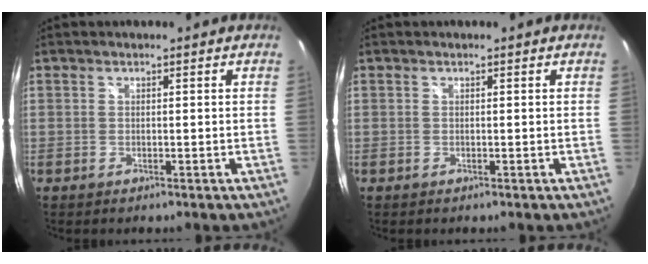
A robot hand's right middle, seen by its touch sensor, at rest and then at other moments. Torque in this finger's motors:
{"motor_torque": [0.02, -0.25, -0.01, 0.01]}